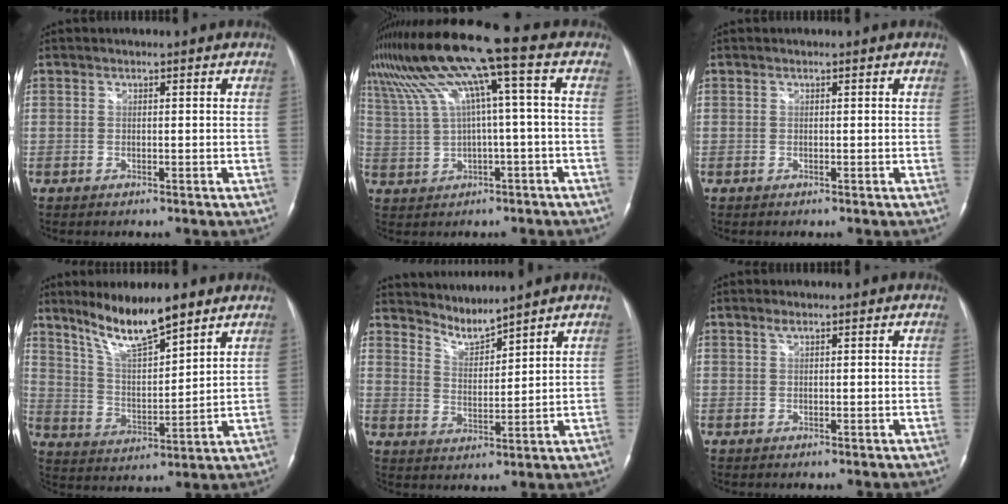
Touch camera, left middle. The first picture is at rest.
{"total": 12.5, "force": [4.8, -0.4, 11.6], "torque": [-0.220, 0.048, 0.096]}
{"total": 0.0}
{"total": 11.2, "force": [8.5, 1.3, 7.1], "torque": [-0.135, -0.005, 0.158]}
{"total": 4.3, "force": [4.2, -0.4, 0.2], "torque": [-0.008, -0.007, 0.088]}
{"total": 0.6, "force": [0.4, 0.1, 0.4], "torque": [-0.011, 0.004, 0.008]}